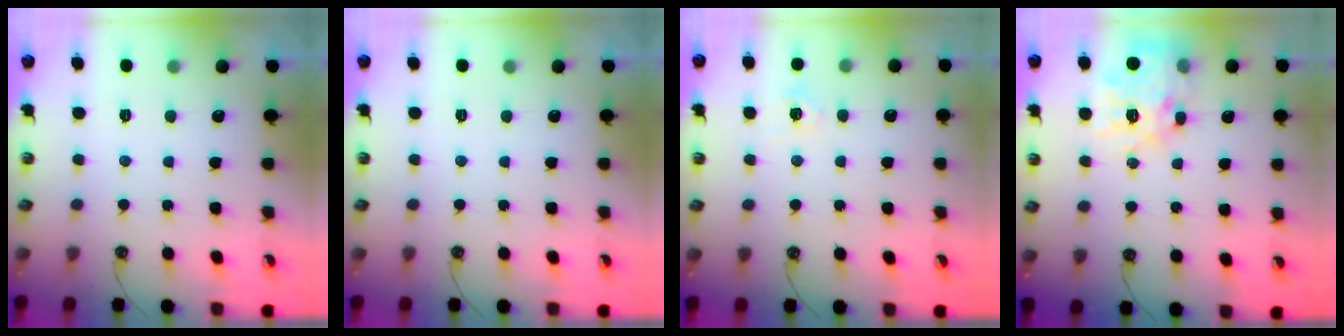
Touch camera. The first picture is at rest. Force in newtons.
{"total": 0.0}
{"total": 6.6, "press": 6.6, "slide": 0.3}
{"total": 15.4, "press": 15.3, "slide": 1.3}